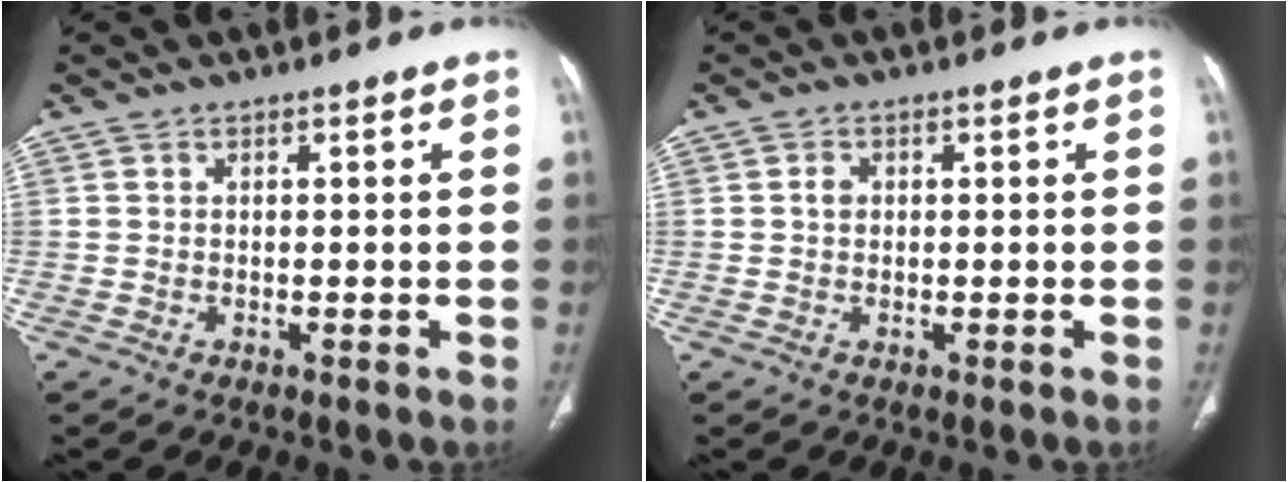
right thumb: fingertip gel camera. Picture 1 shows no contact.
{"total": 1.4, "force": [0.1, 1.2, 0.8], "torque": [-0.010, 0.005, 0.002]}